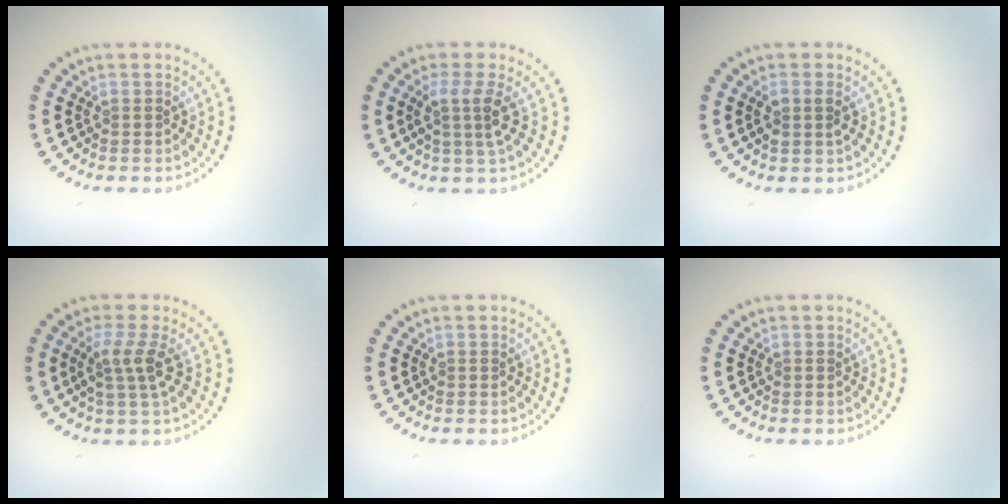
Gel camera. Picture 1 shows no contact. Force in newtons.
{"total": 2.6, "press": 2.0, "slide": 1.7}
{"total": 1.4, "press": 1.3, "slide": 0.5}
{"total": 2.8, "press": 2.1, "slide": 1.9}
{"total": 0.0}
{"total": 0.0}